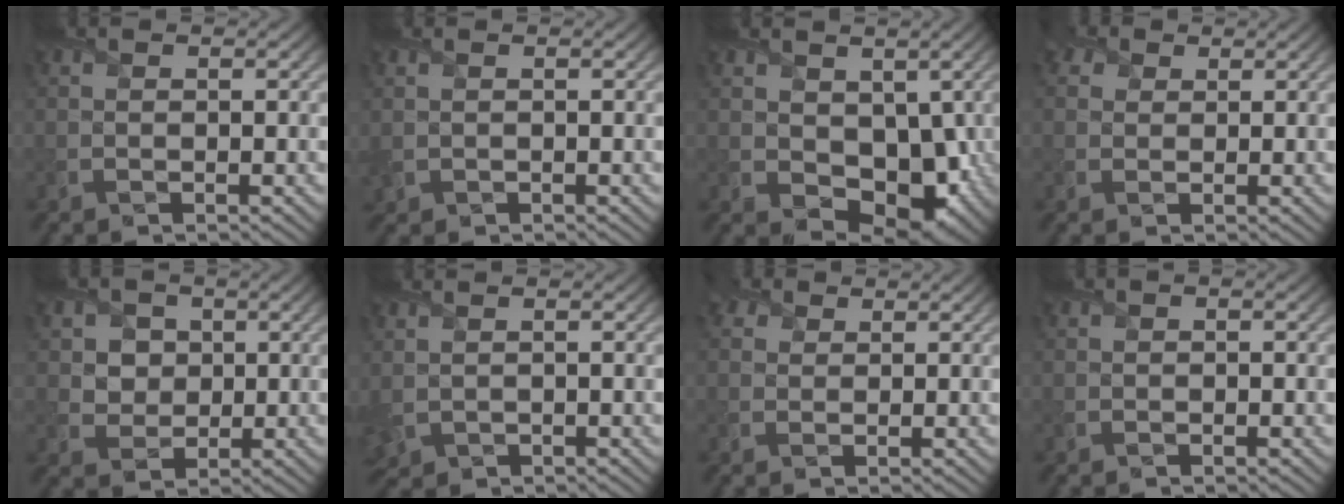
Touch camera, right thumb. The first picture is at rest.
{"total": 1.0, "force": [0.2, 0.7, 0.7], "torque": [-0.023, -0.002, 0.009]}
{"total": 7.1, "force": [0.6, 5.3, 4.7], "torque": [-0.097, -0.029, 0.020]}
{"total": 2.4, "force": [1.3, 1.8, 0.8], "torque": [-0.026, 0.004, 0.018]}
{"total": 4.8, "force": [1.6, 4.2, 1.9], "torque": [-0.069, -0.010, 0.029]}
{"total": 2.4, "force": [0.3, 1.7, 1.7], "torque": [-0.057, -0.002, 0.012]}
{"total": 2.0, "force": [1.2, 1.6, 0.6], "torque": [-0.019, 0.002, 0.018]}
{"total": 0.9, "force": [0.1, 0.6, 0.7], "torque": [-0.011, 0.000, 0.002]}